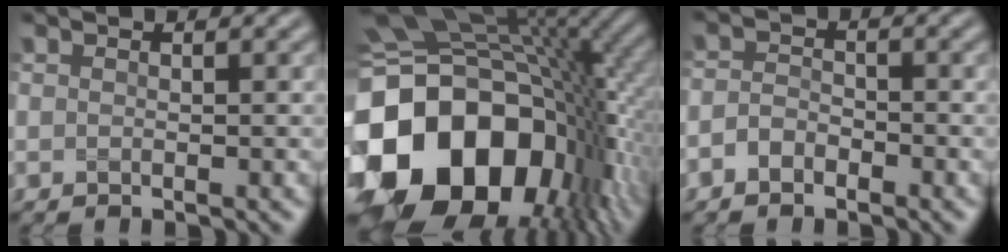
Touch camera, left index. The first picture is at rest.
{"total": 18.8, "force": [-5.1, 13.7, 11.8], "torque": [-0.230, -0.012, -0.093]}
{"total": 1.8, "force": [-1.2, 1.0, 0.8], "torque": [-0.018, 0.008, -0.031]}